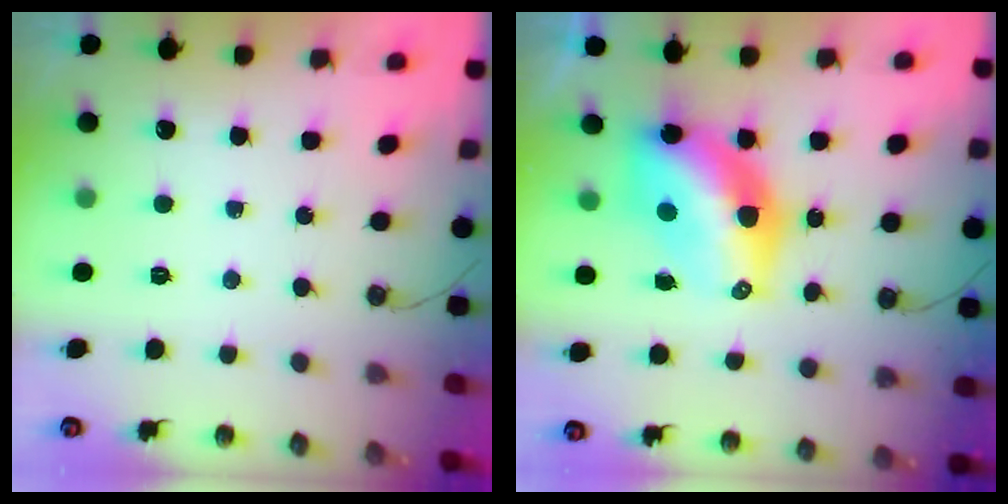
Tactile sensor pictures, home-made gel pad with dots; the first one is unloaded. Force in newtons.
{"total": 10.7, "press": 10.7, "slide": 0.9}